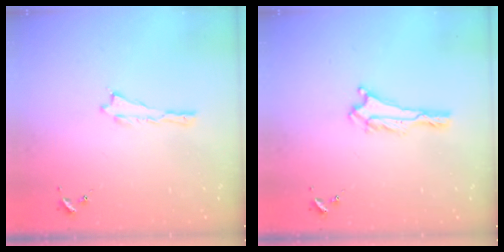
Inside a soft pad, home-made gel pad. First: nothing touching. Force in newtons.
{"total": 0.6, "press": 0.6, "slide": 0.1}